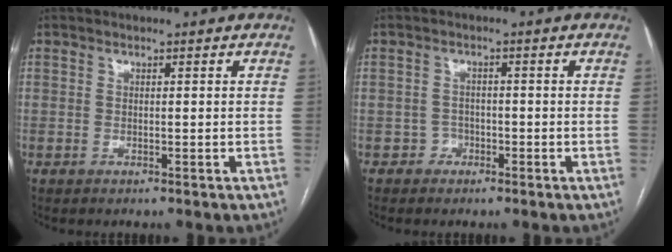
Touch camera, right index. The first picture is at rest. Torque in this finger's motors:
{"motor_torque": [-0.18, 0.05, -0.03, -0.04]}